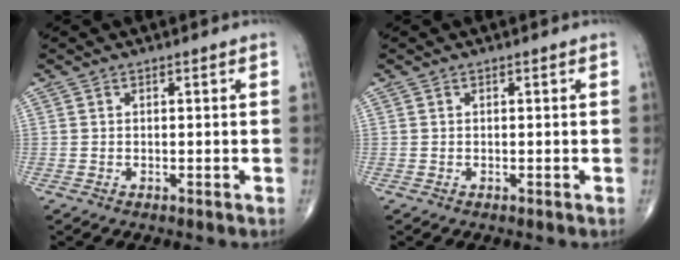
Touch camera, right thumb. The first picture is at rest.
{"total": 0.0}